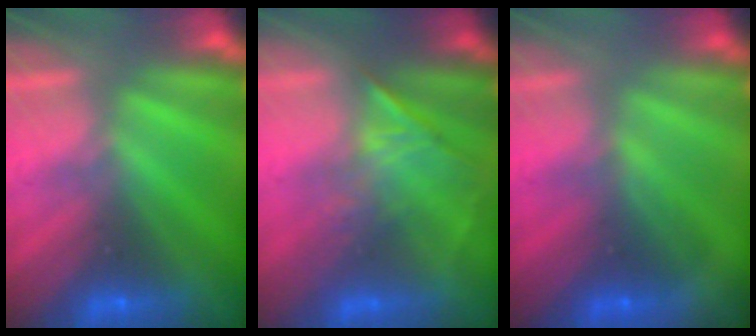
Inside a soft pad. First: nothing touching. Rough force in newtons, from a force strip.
{"total": 1.2}
{"total": 1.7}